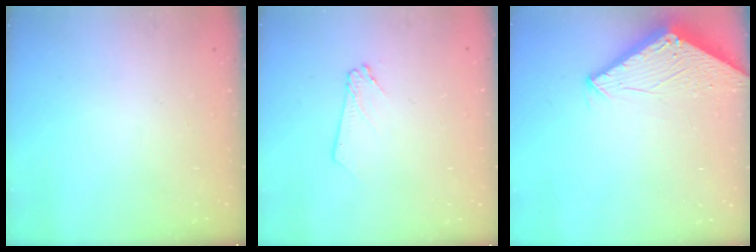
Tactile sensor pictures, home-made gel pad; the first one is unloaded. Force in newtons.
{"total": 3.6, "press": 3.6, "slide": 0.3}
{"total": 3.0, "press": 3.0, "slide": 0.2}